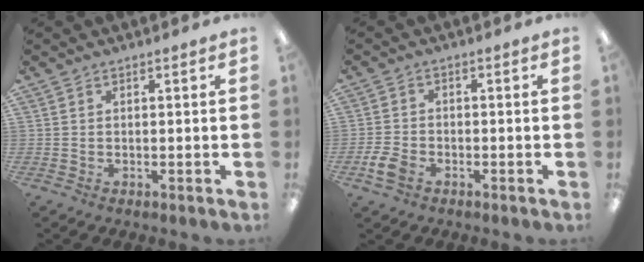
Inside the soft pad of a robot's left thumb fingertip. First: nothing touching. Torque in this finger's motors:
{"motor_torque": [-0.57, 0.61, -0.16, 0.16, 0.00]}